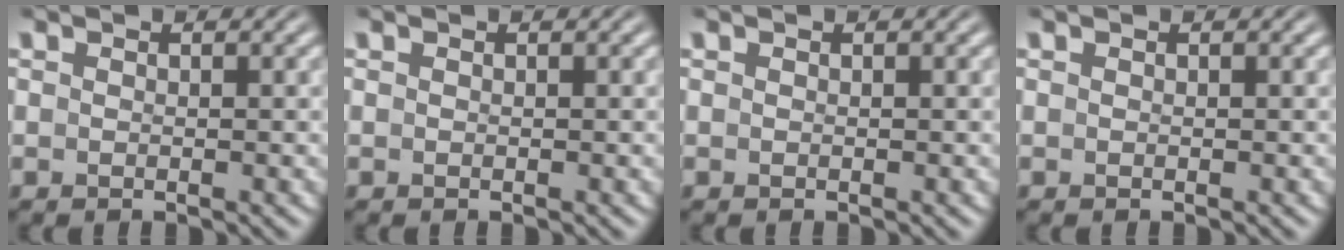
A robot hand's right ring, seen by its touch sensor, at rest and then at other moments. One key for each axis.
{"total": 0.0}
{"total": 0.0}
{"total": 0.0}